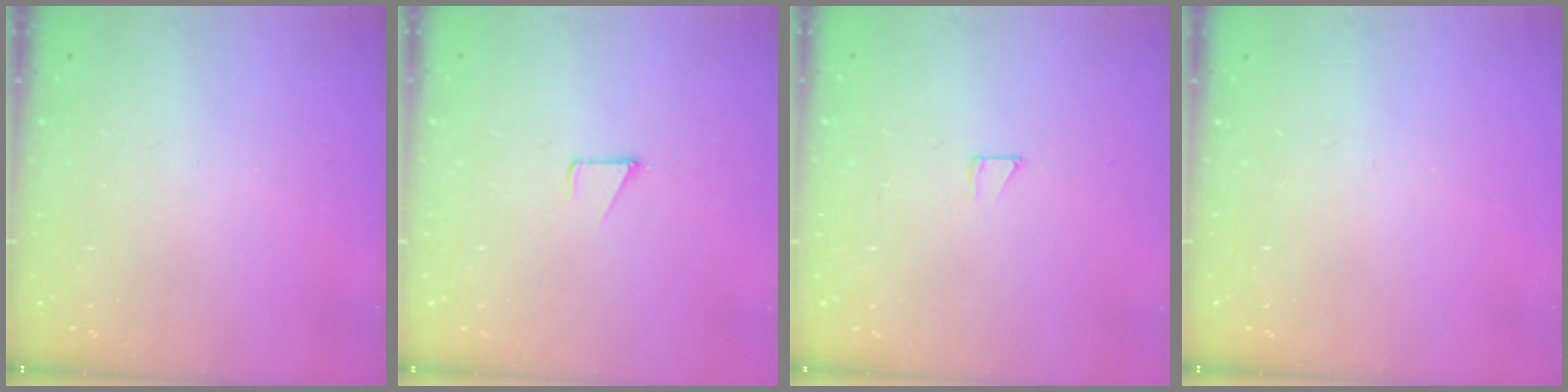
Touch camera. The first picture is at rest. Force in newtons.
{"total": 1.2, "press": 1.2, "slide": 0.1}
{"total": 2.1, "press": 2.1, "slide": 0.1}
{"total": 0.0}